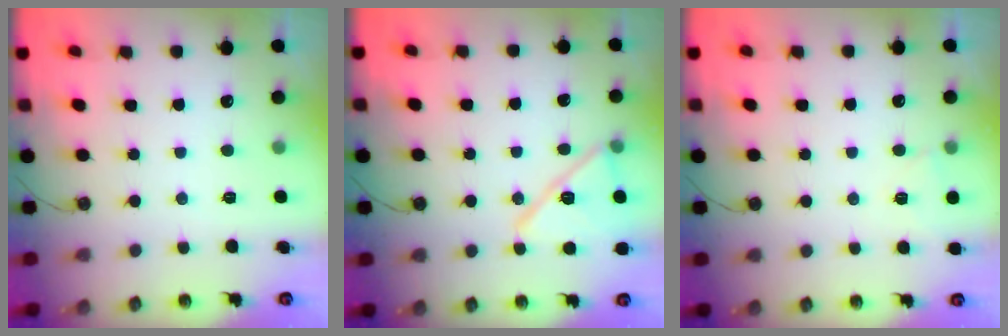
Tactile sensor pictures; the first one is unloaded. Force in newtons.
{"total": 14.2, "press": 13.4, "slide": 4.7}
{"total": 3.7, "press": 3.4, "slide": 1.5}